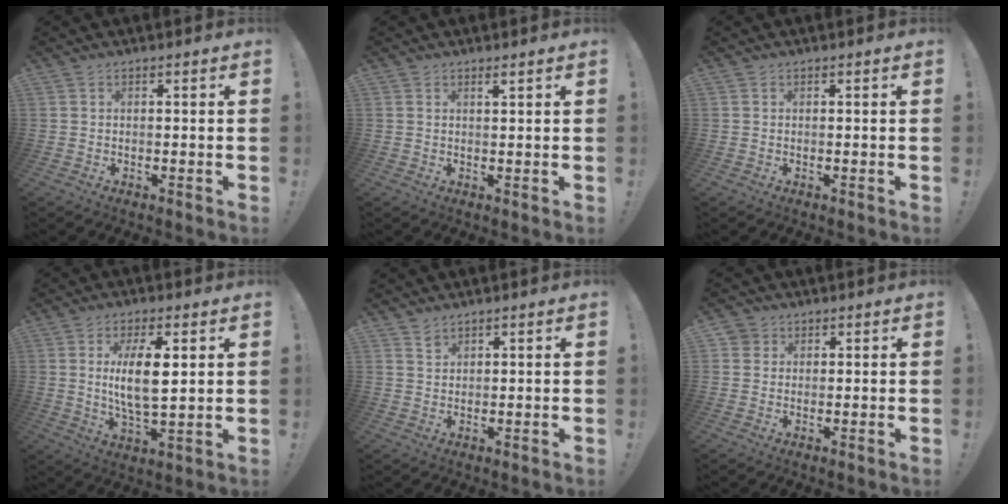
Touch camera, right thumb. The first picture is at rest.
{"total": 1.2, "force": [0.9, 0.0, 0.8], "torque": [-0.015, -0.001, 0.016]}
{"total": 0.0}
{"total": 11.1, "force": [2.4, 3.8, 10.1], "torque": [-0.193, -0.014, 0.034]}
{"total": 2.3, "force": [2.0, 1.0, 0.6], "torque": [-0.004, -0.015, 0.036]}
{"total": 2.8, "force": [1.6, 2.2, 0.4], "torque": [-0.007, -0.005, 0.030]}